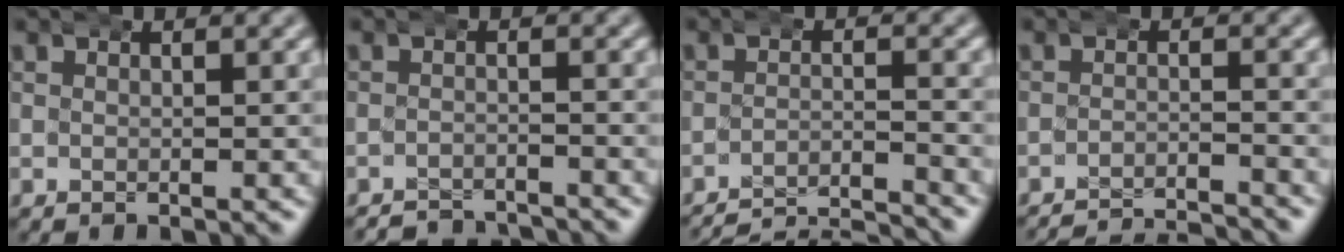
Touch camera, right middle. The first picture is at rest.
{"total": 4.8, "force": [-4.7, 0.8, 0.3], "torque": [-0.003, -0.013, -0.078]}
{"total": 14.4, "force": [-14.0, 2.9, 1.9], "torque": [0.003, -0.022, -0.223]}
{"total": 11.2, "force": [-10.9, 2.0, 1.4], "torque": [0.006, -0.017, -0.174]}